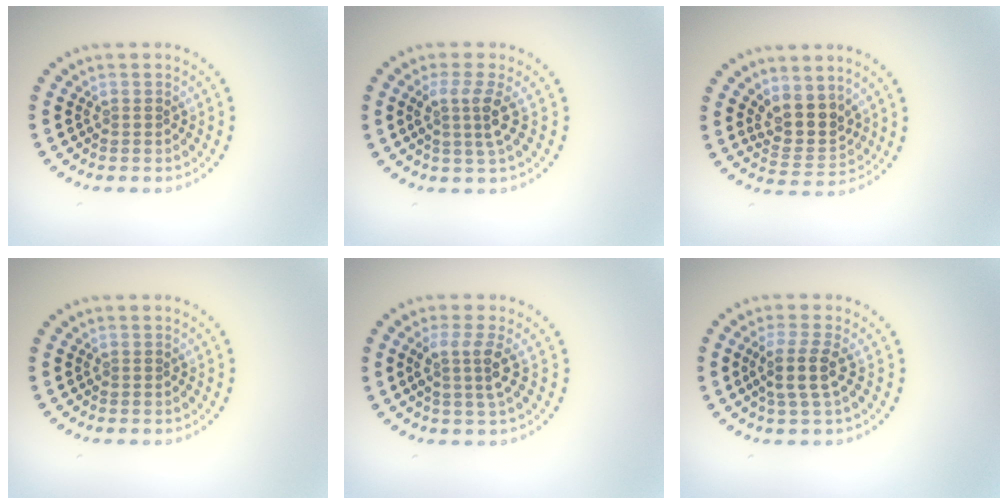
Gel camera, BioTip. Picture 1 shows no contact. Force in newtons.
{"total": 2.7, "press": 2.0, "slide": 1.8}
{"total": 3.6, "press": 2.9, "slide": 2.1}
{"total": 0.0}
{"total": 2.6, "press": 2.0, "slide": 1.7}
{"total": 2.7, "press": 2.3, "slide": 1.5}